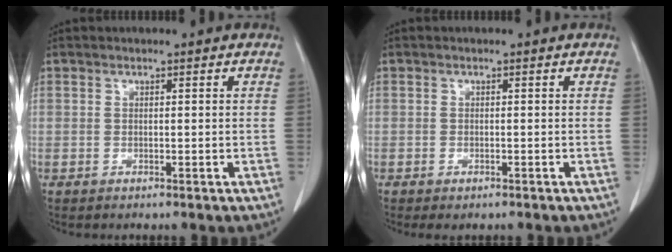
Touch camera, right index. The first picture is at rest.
{"total": 1.0, "force": [-0.7, 0.4, 0.6], "torque": [-0.006, -0.001, -0.002]}